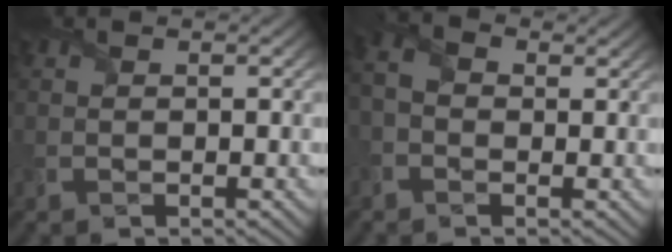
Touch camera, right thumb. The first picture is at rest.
{"total": 3.5, "force": [-0.4, 2.5, 2.4], "torque": [-0.056, 0.005, -0.018]}